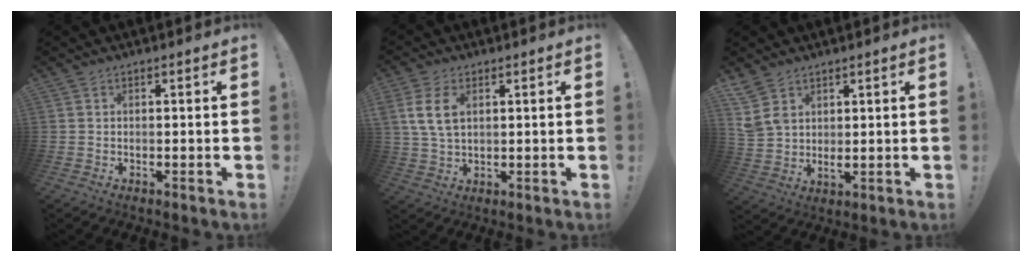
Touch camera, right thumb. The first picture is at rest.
{"total": 8.3, "force": [2.6, 5.1, 6.1], "torque": [-0.122, -0.001, 0.049]}
{"total": 6.4, "force": [4.1, 3.7, 3.2], "torque": [-0.056, -0.015, 0.082]}